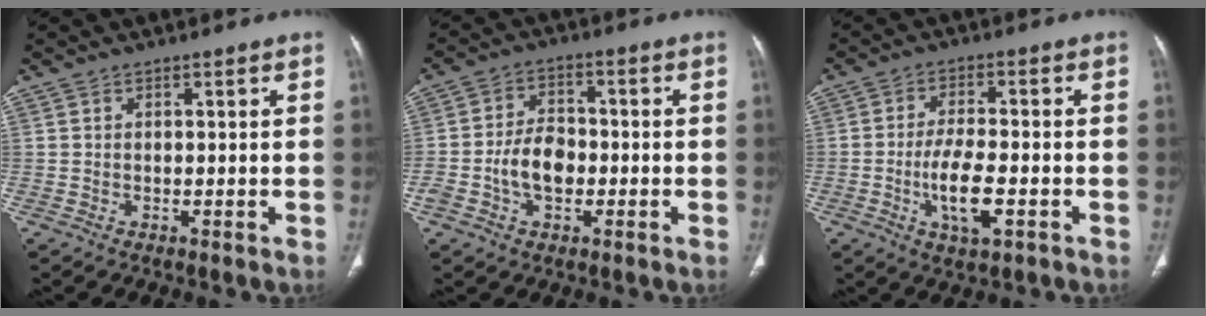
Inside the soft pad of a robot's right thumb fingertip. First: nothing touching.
{"total": 7.3, "force": [-1.8, 4.9, 5.2], "torque": [-0.085, 0.021, -0.037]}
{"total": 8.1, "force": [-2.6, 3.0, 7.0], "torque": [-0.130, 0.007, -0.045]}